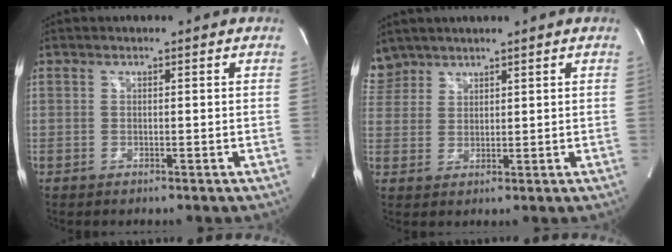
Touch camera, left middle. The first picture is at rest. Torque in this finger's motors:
{"motor_torque": [0.47, -0.45, 0.01, -0.04]}